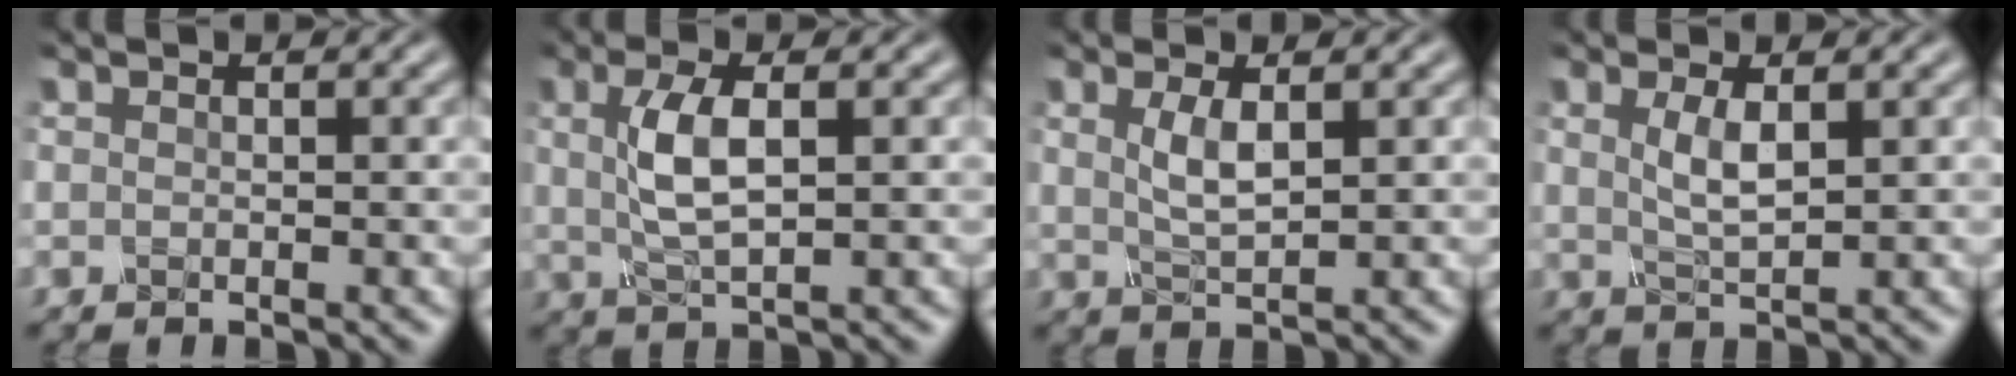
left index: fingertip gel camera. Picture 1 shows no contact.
{"total": 4.4, "force": [0.9, 1.5, 4.0], "torque": [-0.089, 0.004, 0.018]}
{"total": 2.7, "force": [0.9, 0.8, 2.4], "torque": [-0.051, -0.001, 0.019]}
{"total": 2.7, "force": [0.9, 0.8, 2.4], "torque": [-0.051, -0.002, 0.020]}